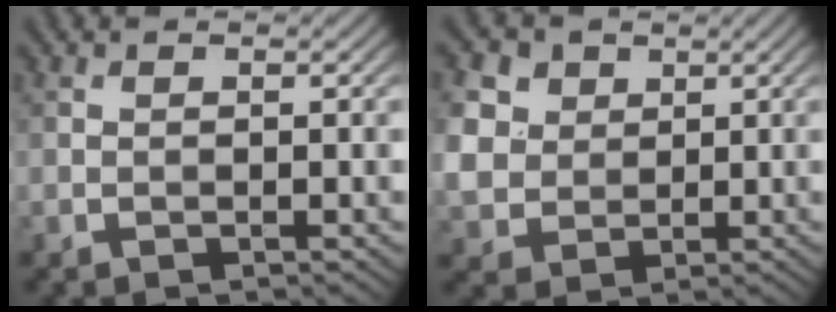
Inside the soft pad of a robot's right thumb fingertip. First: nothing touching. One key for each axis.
{"total": 6.4, "fx": 2.2, "fy": 5.3, "fz": 2.7, "tx": -0.110, "ty": 0.008, "tz": 0.037}